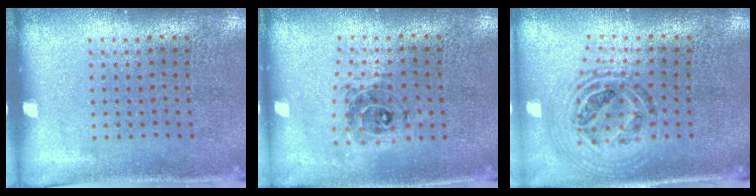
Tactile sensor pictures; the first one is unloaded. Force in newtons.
{"total": 0.6, "press": 0.6, "slide": 0.2}
{"total": 1.3, "press": 1.2, "slide": 0.6}